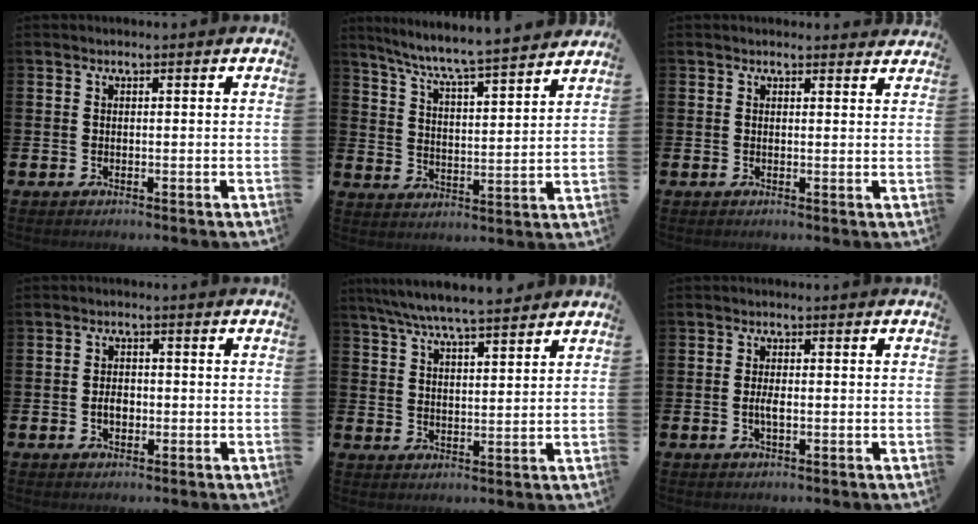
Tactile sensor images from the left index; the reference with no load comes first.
{"total": 7.3, "force": [6.9, -0.2, 2.3], "torque": [-0.075, -0.052, 0.117]}
{"total": 1.3, "force": [1.2, 0.3, 0.0], "torque": [0.008, -0.004, 0.020]}
{"total": 2.4, "force": [-0.4, 1.6, 1.7], "torque": [-0.019, 0.000, -0.013]}
{"total": 6.8, "force": [6.4, 0.5, 2.1], "torque": [-0.065, -0.027, 0.117]}
{"total": 2.0, "force": [-0.3, 0.7, 1.8], "torque": [-0.028, -0.002, -0.007]}